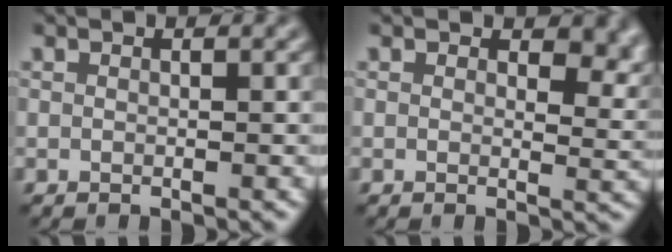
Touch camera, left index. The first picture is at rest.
{"total": 4.1, "force": [2.3, 2.2, 2.7], "torque": [-0.031, -0.006, 0.026]}